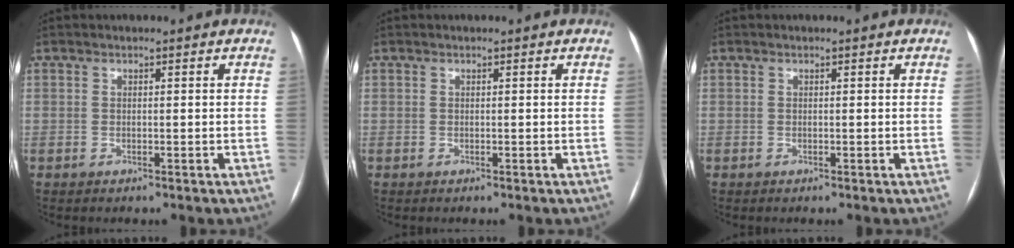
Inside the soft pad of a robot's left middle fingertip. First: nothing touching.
{"total": 0.0}
{"total": 0.0}